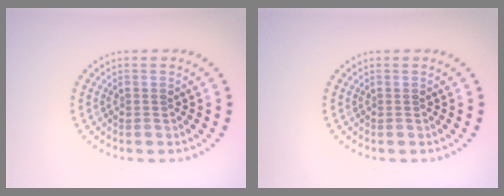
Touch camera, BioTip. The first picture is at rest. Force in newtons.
{"total": 0.0}